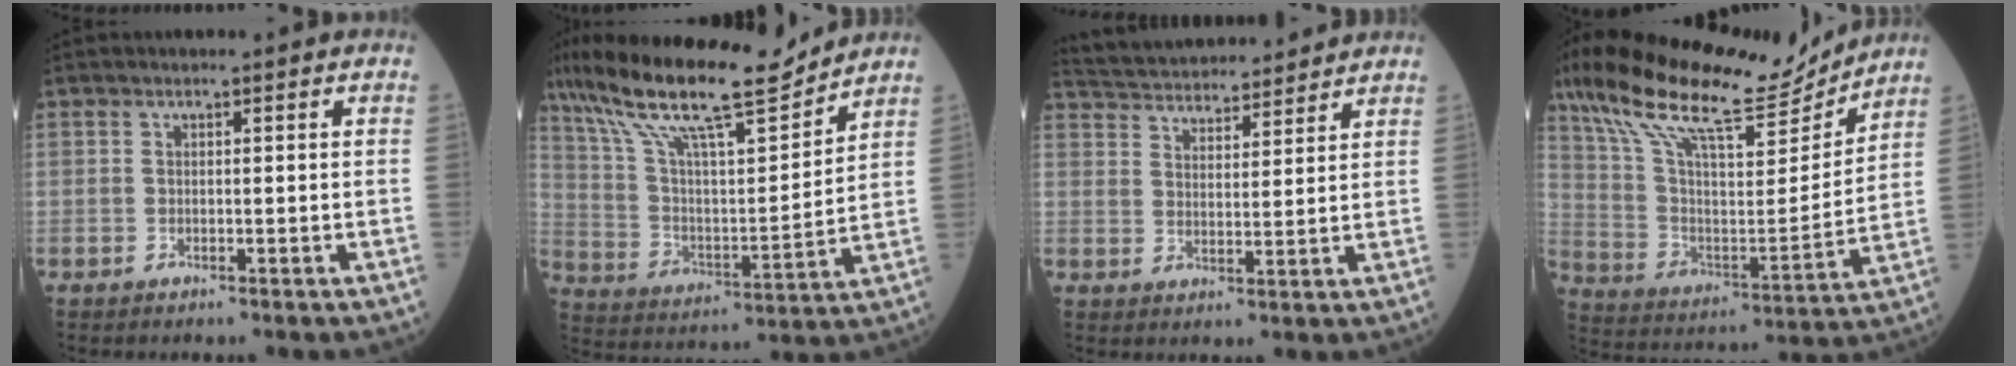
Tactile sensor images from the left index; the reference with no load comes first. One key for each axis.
{"total": 20.0, "fx": 16.1, "fy": 2.8, "fz": 11.6, "tx": -0.213, "ty": 0.016, "tz": 0.286}
{"total": 15.6, "fx": 14.8, "fy": 2.6, "fz": 4.4, "tx": -0.079, "ty": 0.036, "tz": 0.228}
{"total": 21.3, "fx": 17.7, "fy": 4.2, "fz": 11.0, "tx": -0.205, "ty": 0.014, "tz": 0.303}